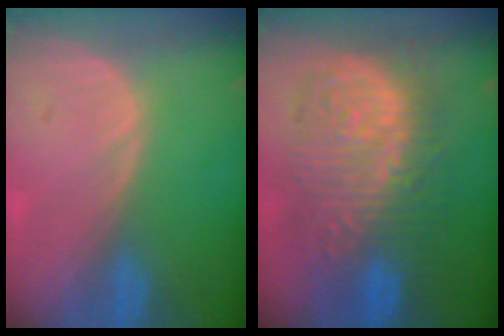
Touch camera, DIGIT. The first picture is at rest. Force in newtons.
{"total": 13.0, "press": 12.9, "slide": 1.5}